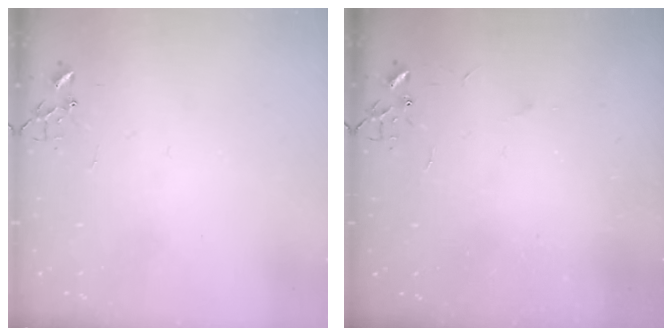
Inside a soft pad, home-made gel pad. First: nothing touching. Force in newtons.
{"total": 2.2, "press": 2.2, "slide": 0.3}